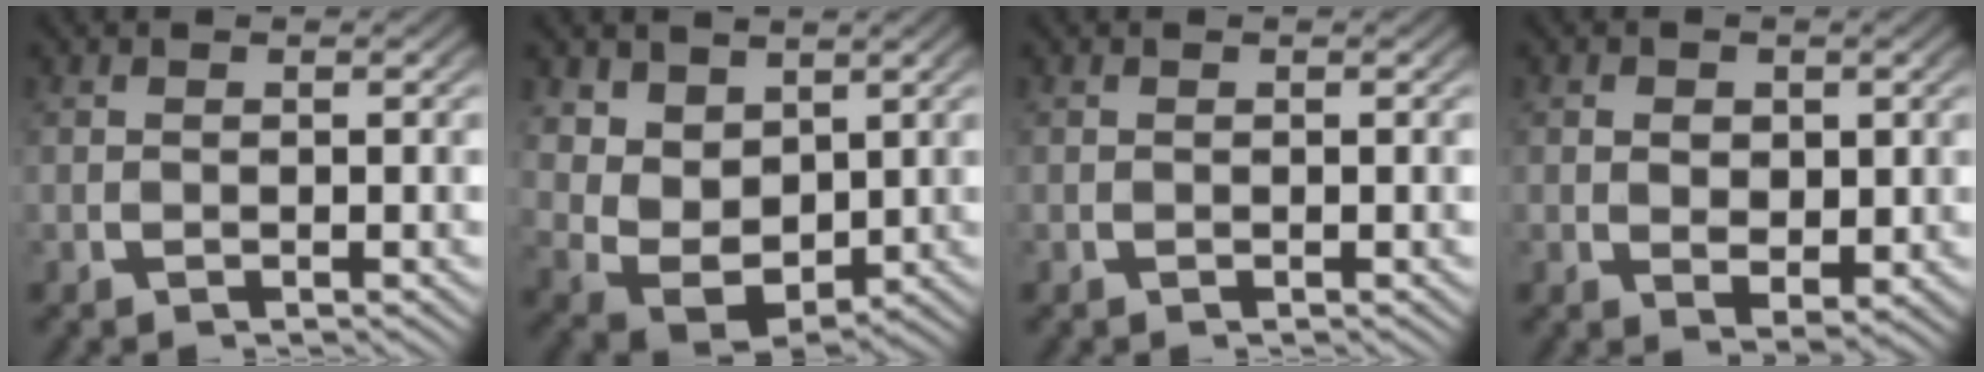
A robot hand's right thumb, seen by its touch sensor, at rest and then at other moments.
{"total": 8.0, "force": [-0.4, 6.2, 4.9], "torque": [-0.133, -0.055, 0.015]}
{"total": 0.0}
{"total": 2.7, "force": [0.2, 2.0, 1.8], "torque": [-0.033, -0.024, 0.016]}